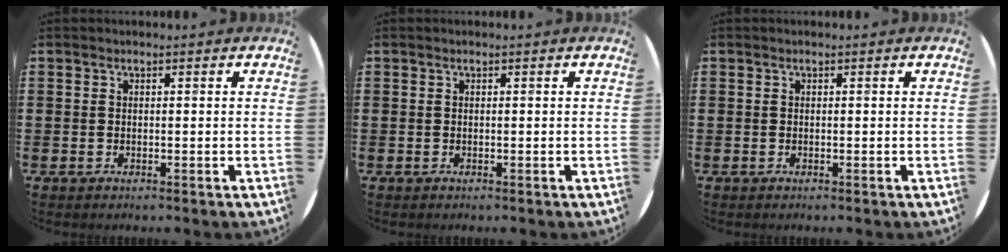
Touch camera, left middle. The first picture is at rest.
{"total": 0.0}
{"total": 0.0}